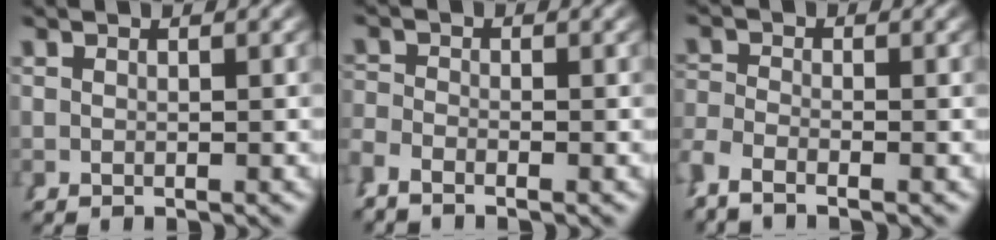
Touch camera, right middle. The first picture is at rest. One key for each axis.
{"total": 1.7, "fx": -1.6, "fy": 0.0, "fz": 0.6, "tx": -0.010, "ty": -0.005, "tz": -0.030}
{"total": 2.3, "fx": -1.9, "fy": 0.4, "fz": 1.1, "tx": -0.029, "ty": -0.008, "tz": -0.033}